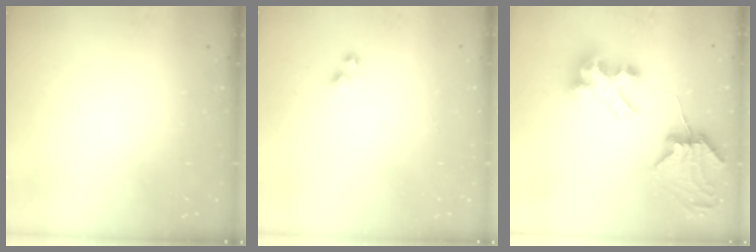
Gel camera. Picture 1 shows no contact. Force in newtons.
{"total": 3.1, "press": 3.1, "slide": 0.2}
{"total": 8.3, "press": 8.2, "slide": 1.1}